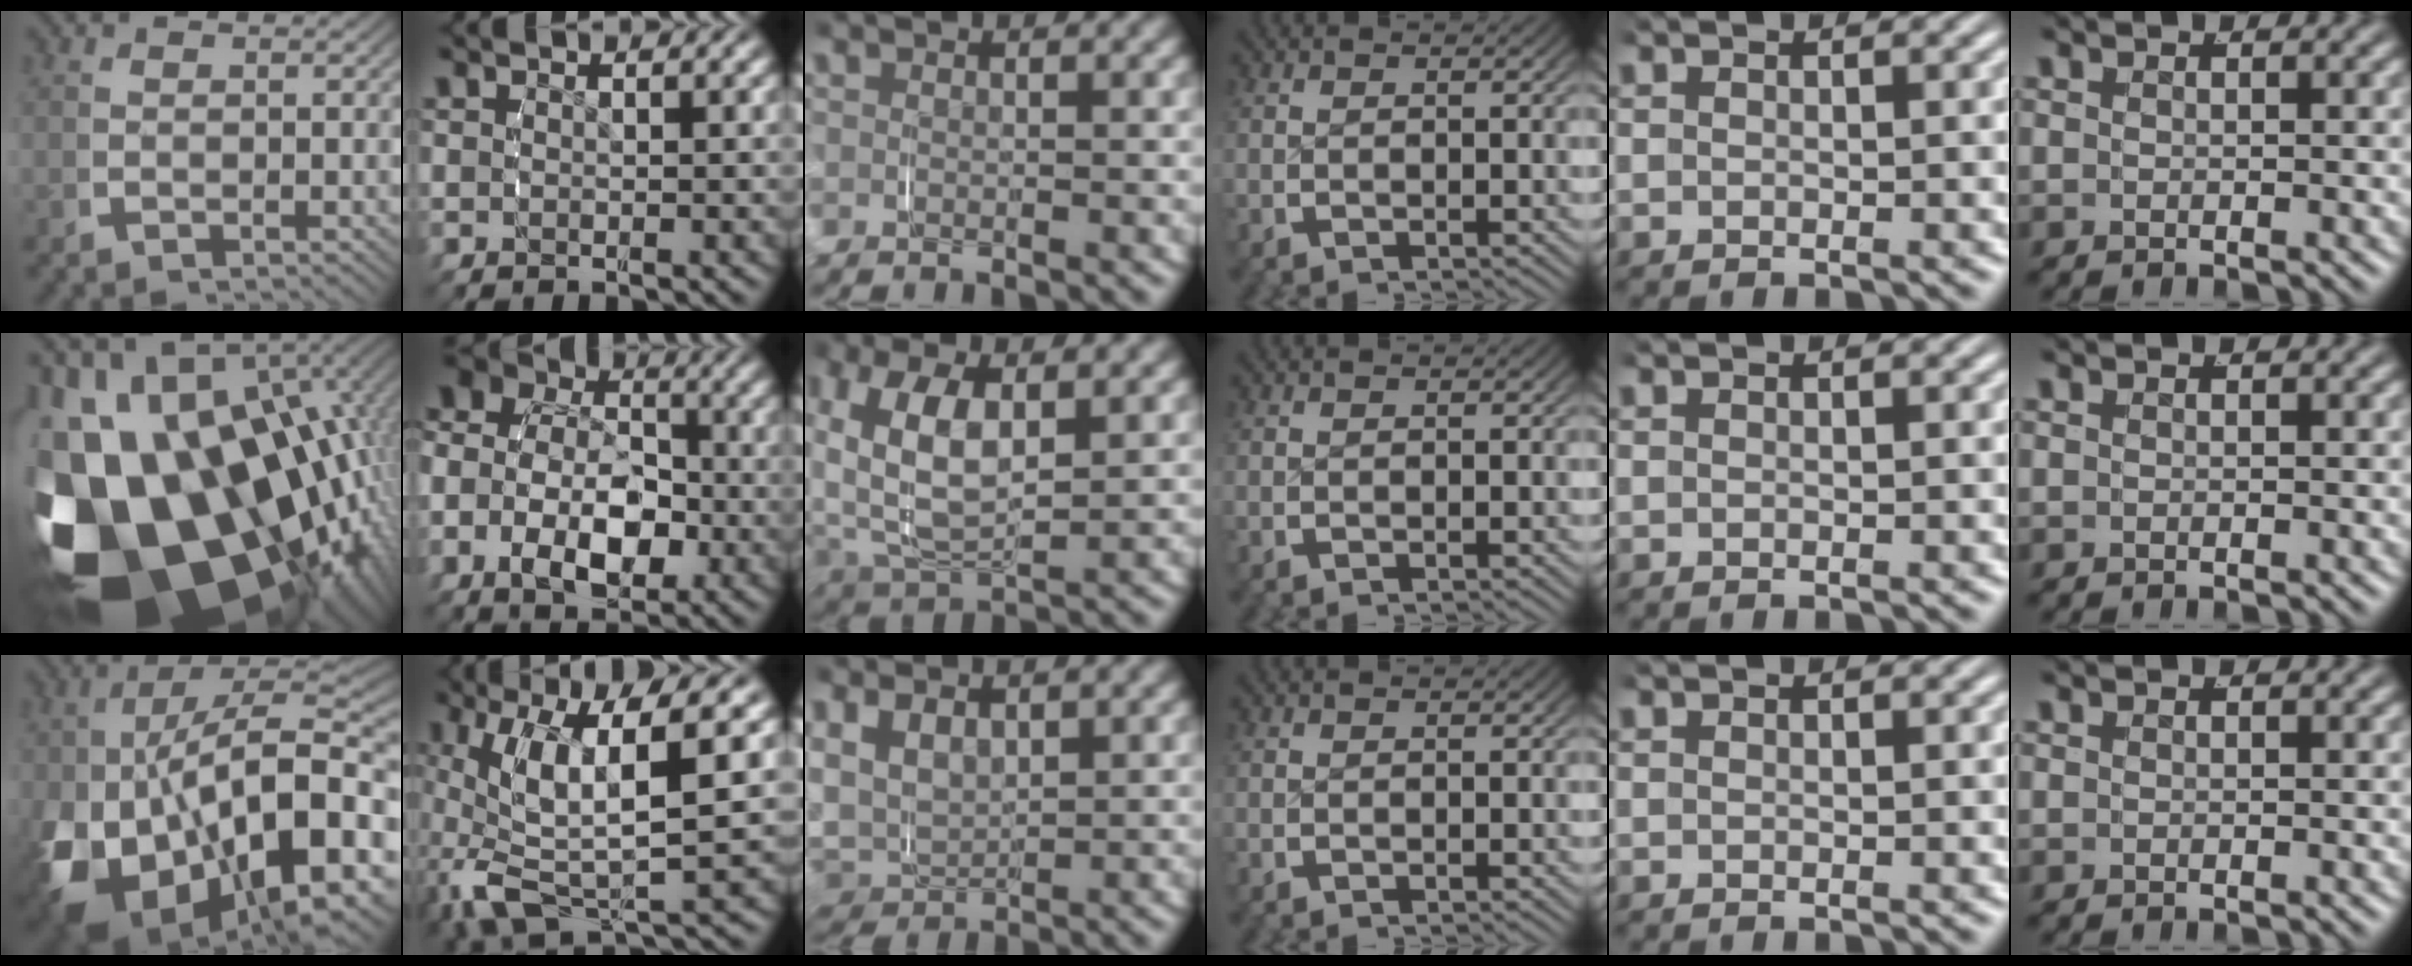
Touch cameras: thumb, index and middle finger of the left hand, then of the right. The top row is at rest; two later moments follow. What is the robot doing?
{"motion": "grasp_and_lifting", "object": "shoes"}